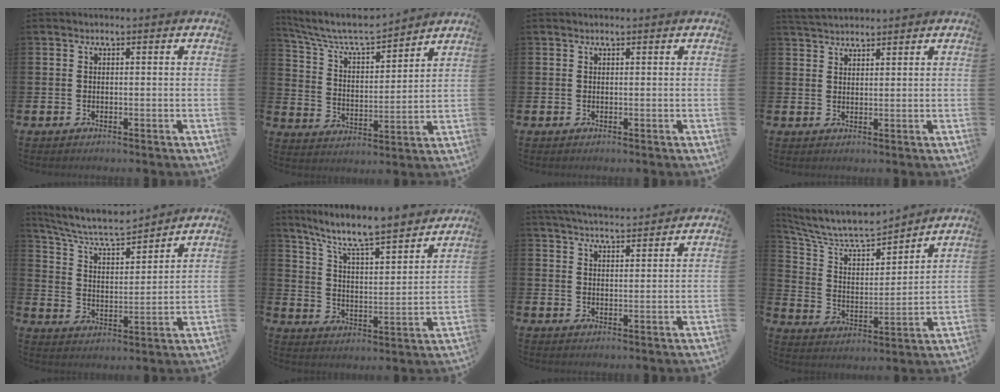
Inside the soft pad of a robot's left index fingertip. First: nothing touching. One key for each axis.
{"total": 7.7, "fx": 7.2, "fy": 1.4, "fz": 2.4, "tx": -0.084, "ty": -0.049, "tz": 0.123}
{"total": 0.0}
{"total": 2.9, "fx": 2.9, "fy": 0.5, "fz": 0.2, "tx": -0.007, "ty": -0.011, "tz": 0.053}
{"total": 7.4, "fx": 6.8, "fy": 1.5, "fz": 2.5, "tx": -0.083, "ty": -0.043, "tz": 0.118}
{"total": 8.9, "fx": 8.1, "fy": 0.9, "fz": 3.5, "tx": -0.100, "ty": -0.062, "tz": 0.136}
{"total": 4.5, "fx": 4.5, "fy": 0.2, "fz": 0.5, "tx": -0.017, "ty": -0.025, "tz": 0.080}
{"total": 9.0, "fx": 8.3, "fy": 2.3, "fz": 2.8, "tx": -0.092, "ty": -0.063, "tz": 0.142}